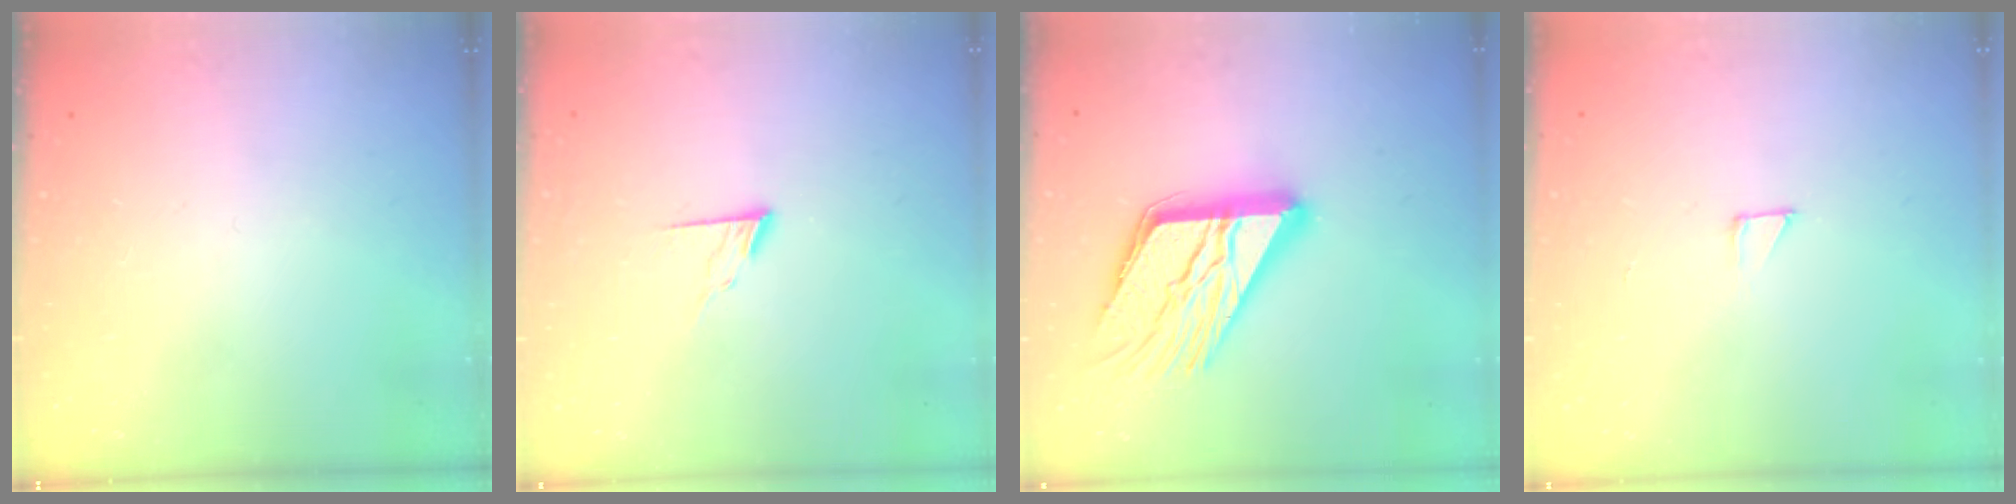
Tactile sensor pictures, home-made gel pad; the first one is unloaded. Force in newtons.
{"total": 5.7, "press": 5.7, "slide": 0.6}
{"total": 18.9, "press": 18.8, "slide": 1.9}
{"total": 2.1, "press": 2.1, "slide": 0.1}